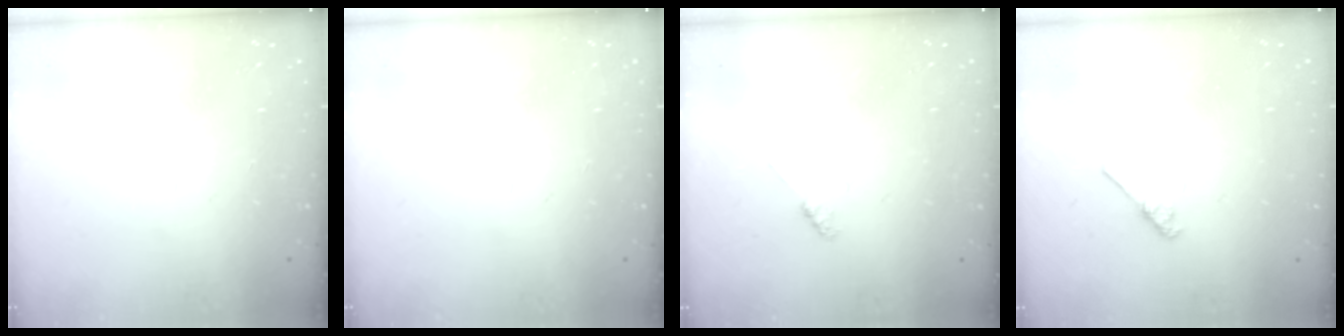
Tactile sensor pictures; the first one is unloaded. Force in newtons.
{"total": 0.0}
{"total": 2.3, "press": 2.3, "slide": 0.3}
{"total": 2.7, "press": 2.7, "slide": 0.4}